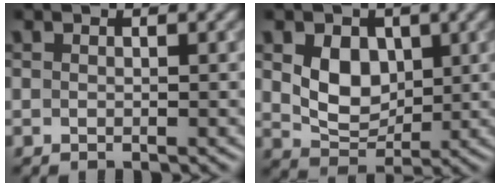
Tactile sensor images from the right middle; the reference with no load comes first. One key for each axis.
{"total": 4.7, "fx": 1.0, "fy": 3.5, "fz": 3.1, "tx": -0.062, "ty": -0.007, "tz": 0.019}